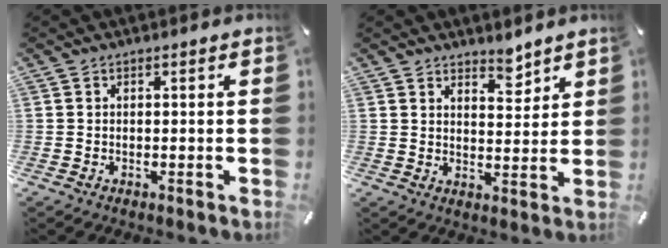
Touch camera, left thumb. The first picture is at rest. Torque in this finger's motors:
{"motor_torque": [0.27, -0.53, 0.05, -0.06, 0.03]}